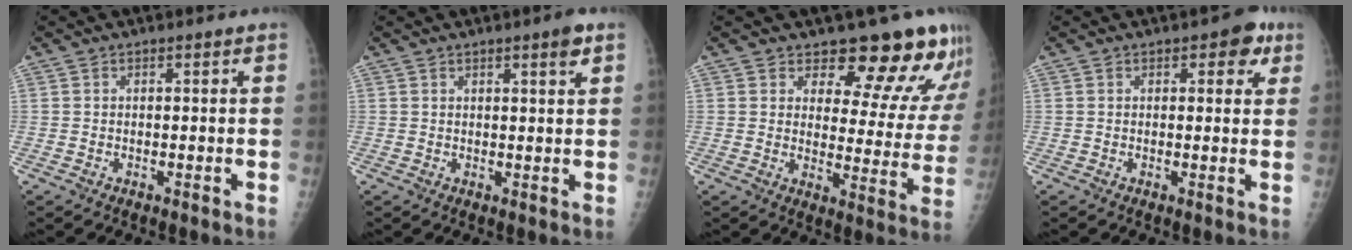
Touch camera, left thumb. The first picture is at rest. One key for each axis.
{"total": 3.1, "fx": 1.7, "fy": 0.3, "fz": 2.5, "tx": -0.034, "ty": -0.009, "tz": 0.023}
{"total": 14.9, "fx": 12.5, "fy": 5.5, "fz": 5.9, "tx": -0.016, "ty": -0.094, "tz": 0.142}
{"total": 4.6, "fx": 2.0, "fy": 2.4, "fz": 3.3, "tx": -0.013, "ty": -0.002, "tz": 0.015}